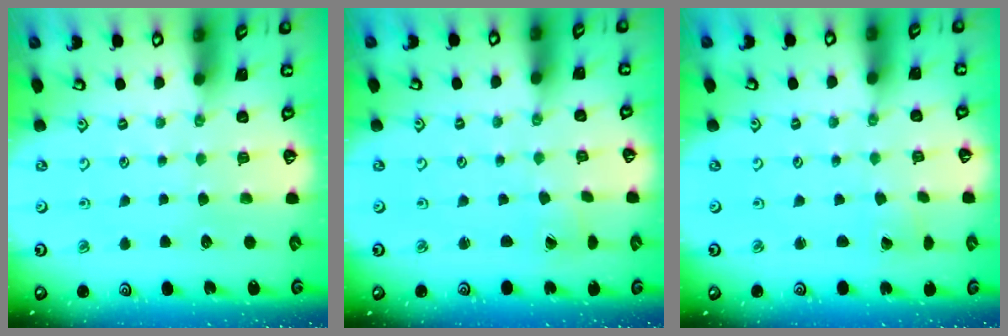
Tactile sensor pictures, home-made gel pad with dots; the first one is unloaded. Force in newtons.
{"total": 1.5, "press": 1.5, "slide": 0.0}
{"total": 0.9, "press": 0.9, "slide": 0.1}